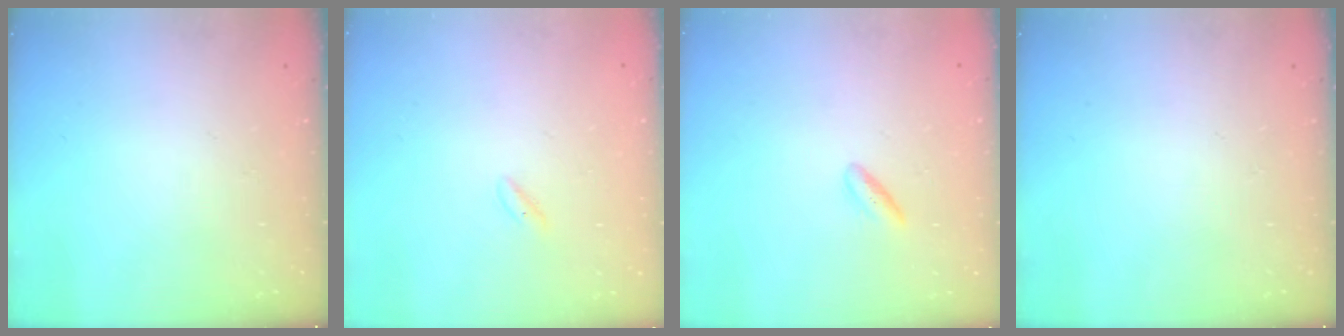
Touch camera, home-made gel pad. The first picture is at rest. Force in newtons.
{"total": 1.2, "press": 0.9, "slide": 0.8}
{"total": 2.5, "press": 2.2, "slide": 1.1}
{"total": 0.0}